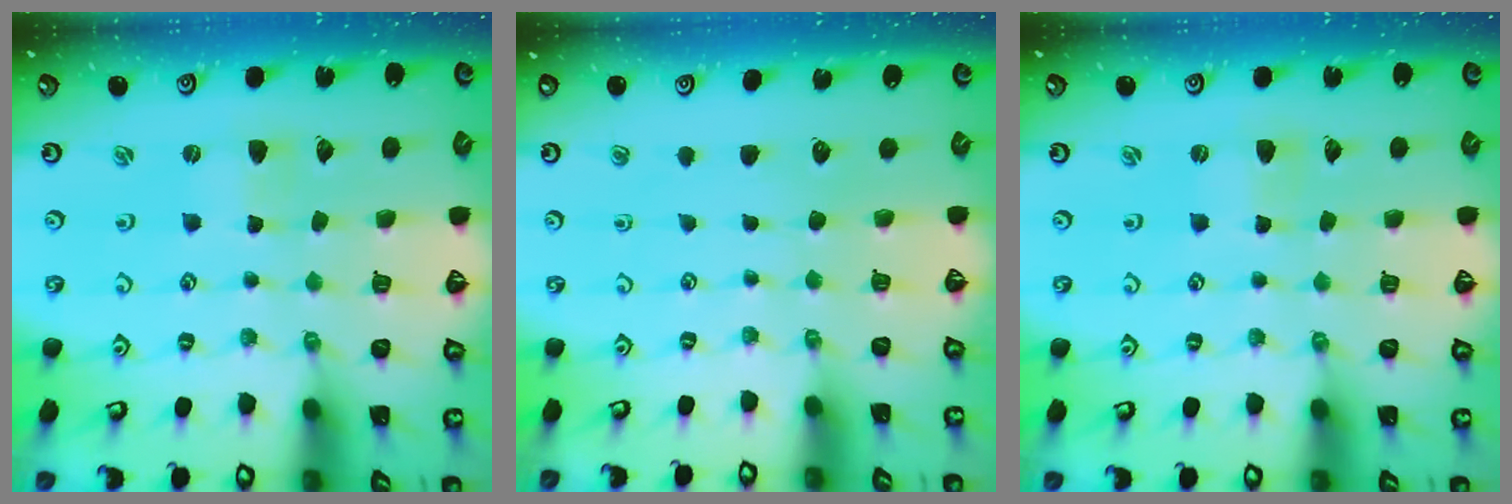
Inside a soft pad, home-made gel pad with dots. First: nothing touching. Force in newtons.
{"total": 0.0}
{"total": 0.0}